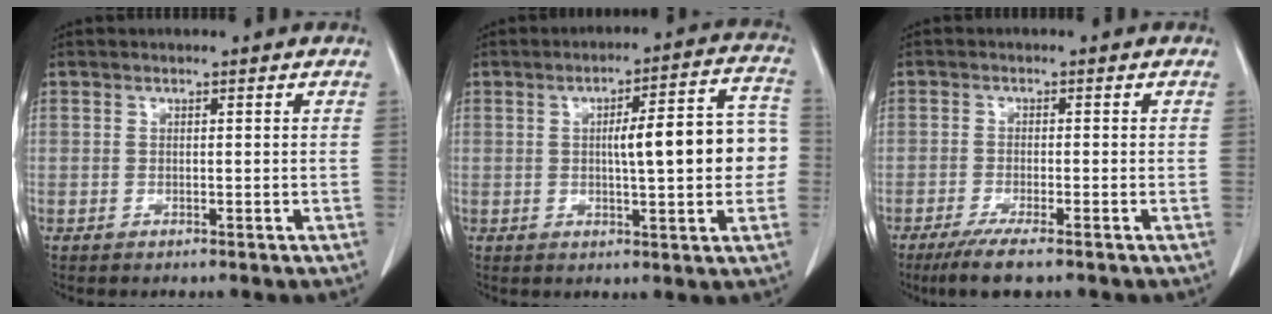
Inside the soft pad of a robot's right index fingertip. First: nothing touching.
{"total": 12.4, "force": [0.0, 2.5, 12.1], "torque": [-0.155, 0.035, 0.002]}
{"total": 5.6, "force": [-4.0, 0.3, 3.9], "torque": [-0.071, -0.015, -0.068]}